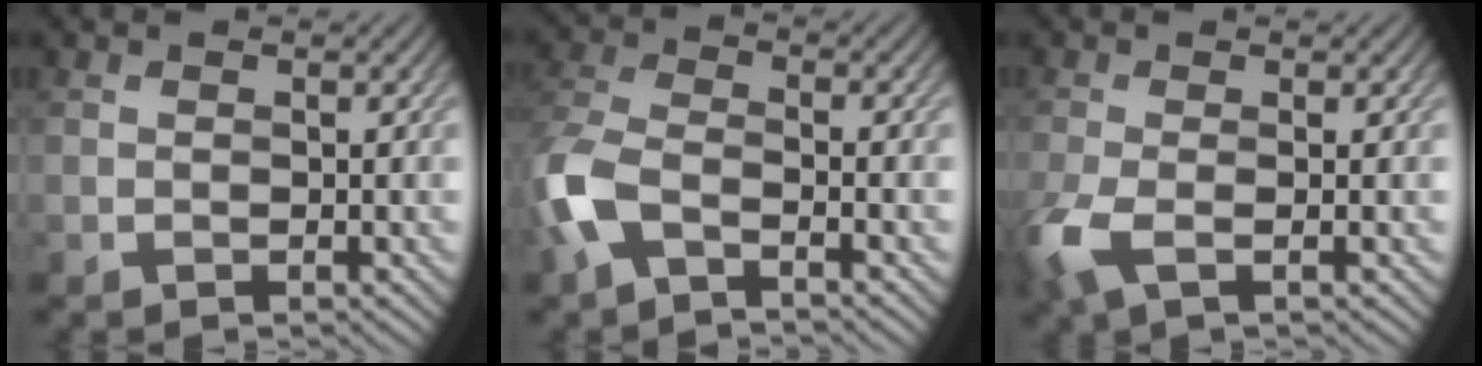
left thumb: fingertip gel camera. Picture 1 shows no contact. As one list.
[{"total": 6.7, "force": [-3.4, 3.1, 4.8], "torque": [-0.126, -0.006, -0.091]}, {"total": 4.6, "force": [-1.7, 1.7, 3.9], "torque": [-0.104, -0.009, -0.041]}]